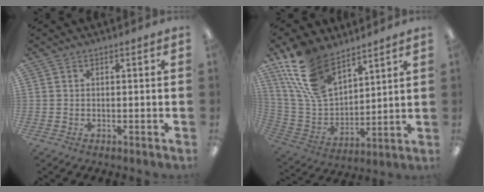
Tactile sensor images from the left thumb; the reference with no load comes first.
{"total": 17.9, "force": [11.6, 9.4, 9.7], "torque": [-0.229, -0.045, 0.222]}